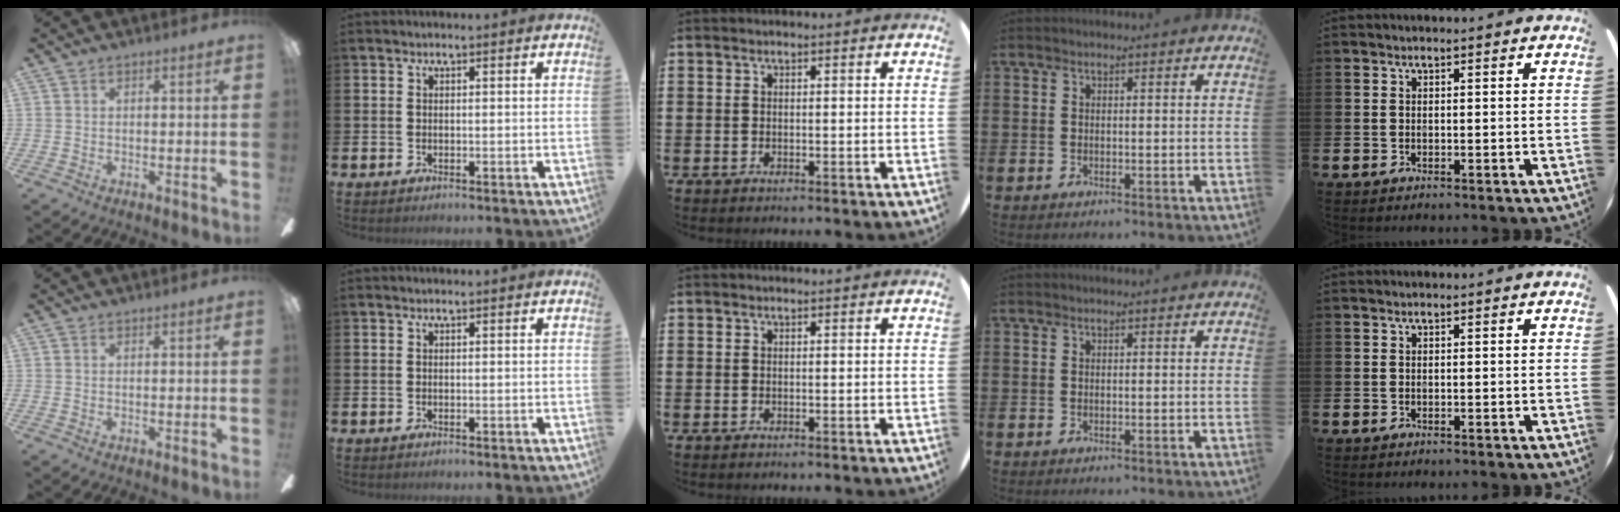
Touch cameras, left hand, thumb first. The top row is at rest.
{}